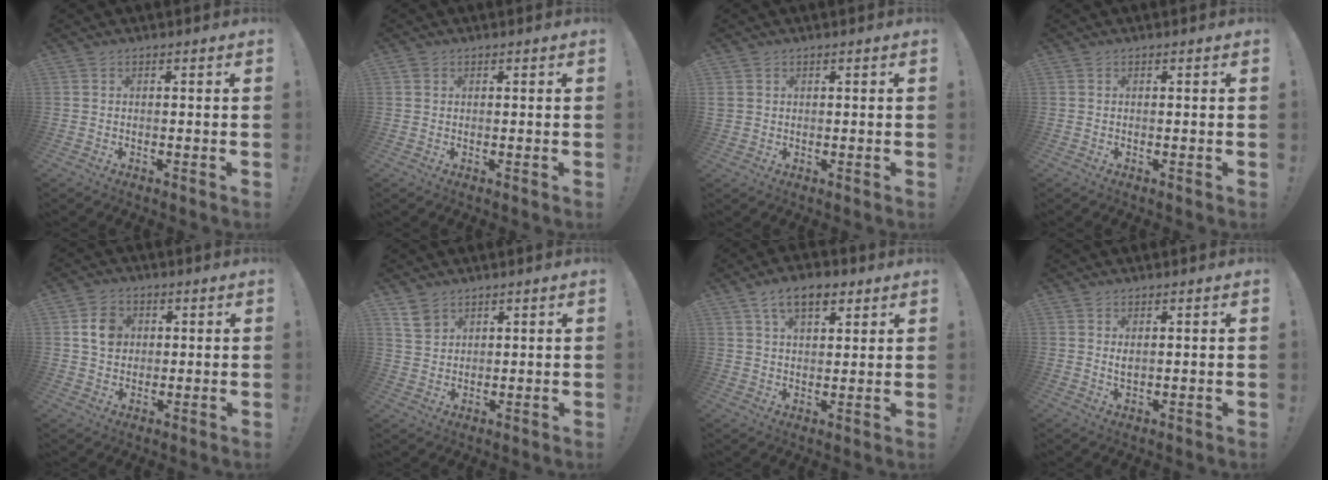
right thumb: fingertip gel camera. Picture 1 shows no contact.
{"total": 0.9, "force": [0.5, 0.8, 0.2], "torque": [-0.011, 0.004, 0.012]}
{"total": 2.0, "force": [0.8, 1.8, 0.4], "torque": [-0.007, 0.001, 0.016]}
{"total": 0.0}
{"total": 7.6, "force": [2.0, 6.4, 3.6], "torque": [-0.043, 0.003, 0.038]}
{"total": 5.8, "force": [3.9, 4.0, 1.6], "torque": [-0.015, -0.025, 0.075]}
{"total": 9.4, "force": [5.1, 5.1, 6.0], "torque": [-0.090, -0.005, 0.093]}
{"total": 1.8, "force": [0.9, 0.8, 1.4], "torque": [-0.020, -0.003, 0.014]}